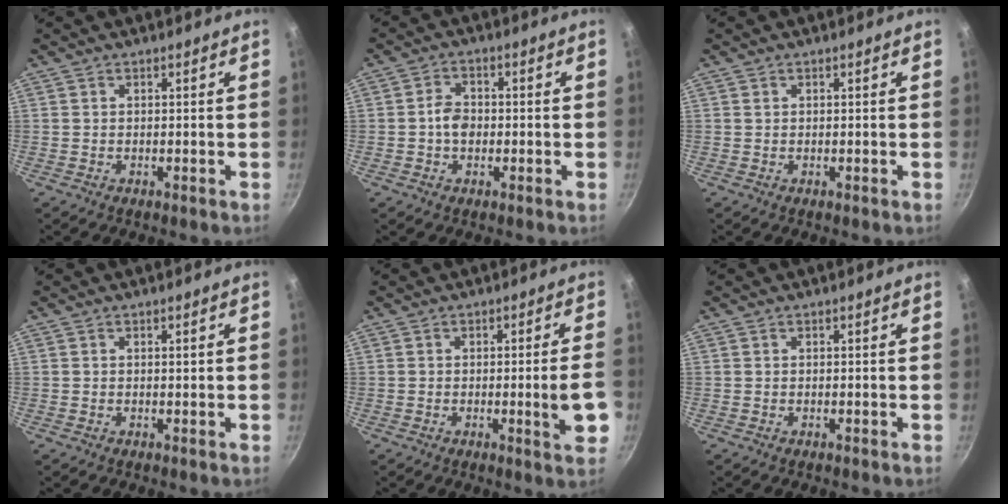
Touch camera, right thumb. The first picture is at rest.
{"total": 4.1, "force": [-0.6, 3.1, 2.6], "torque": [-0.031, 0.013, -0.013]}
{"total": 0.0}
{"total": 0.7, "force": [0.1, 0.2, 0.6], "torque": [-0.007, 0.002, 0.002]}
{"total": 6.8, "force": [-1.4, 0.6, 6.6], "torque": [-0.086, 0.002, -0.017]}
{"total": 0.0}